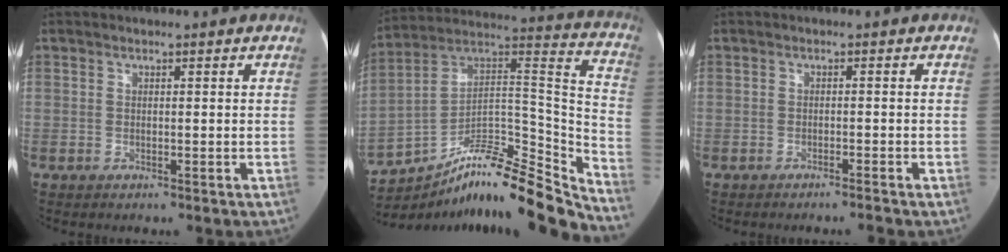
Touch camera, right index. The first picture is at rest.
{"total": 23.4, "force": [-20.4, 3.4, 10.9], "torque": [-0.143, 0.061, -0.325]}
{"total": 1.3, "force": [-1.2, -0.3, 0.3], "torque": [-0.007, 0.001, -0.019]}